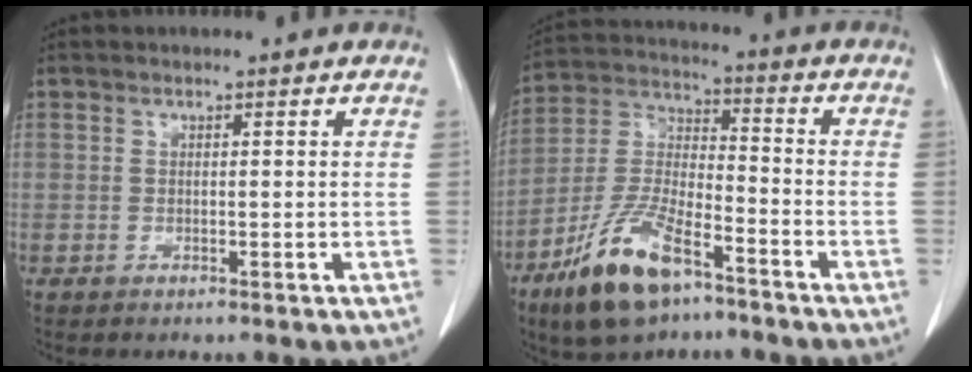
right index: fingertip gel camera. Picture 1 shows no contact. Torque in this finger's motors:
{"motor_torque": [1.11, -1.03, 0.63, 0.18]}